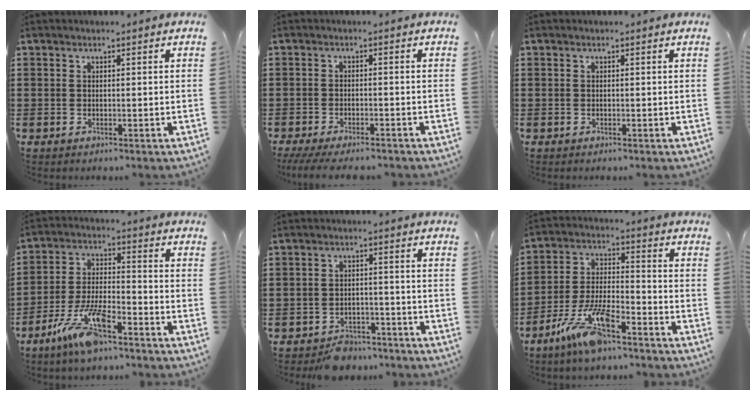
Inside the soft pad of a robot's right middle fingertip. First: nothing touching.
{"total": 2.9, "force": [-2.7, 0.2, 1.0], "torque": [-0.025, -0.004, -0.056]}
{"total": 0.0}
{"total": 9.7, "force": [-6.7, 2.4, 6.7], "torque": [-0.150, -0.002, -0.128]}
{"total": 3.9, "force": [-3.6, 1.3, 0.4], "torque": [-0.010, 0.010, -0.075]}
{"total": 10.2, "force": [-7.3, 2.4, 6.8], "torque": [-0.156, 0.000, -0.141]}